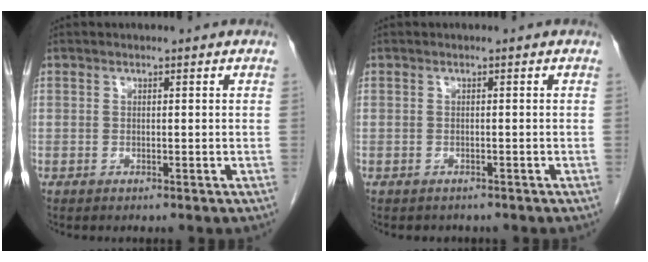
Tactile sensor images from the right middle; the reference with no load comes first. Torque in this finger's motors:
{"motor_torque": [0.07, -0.08, 0.00, 0.00]}